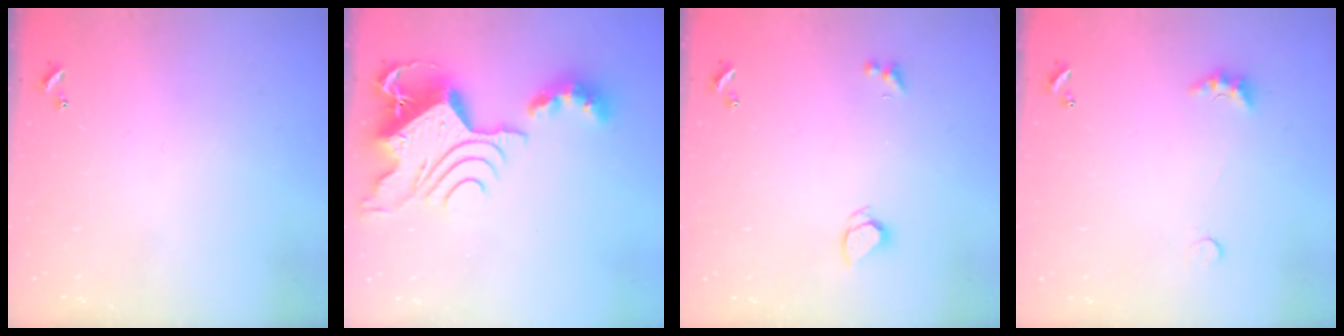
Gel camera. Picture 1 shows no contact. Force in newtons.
{"total": 14.7, "press": 14.6, "slide": 1.6}
{"total": 1.9, "press": 1.8, "slide": 0.4}
{"total": 2.6, "press": 2.5, "slide": 0.7}